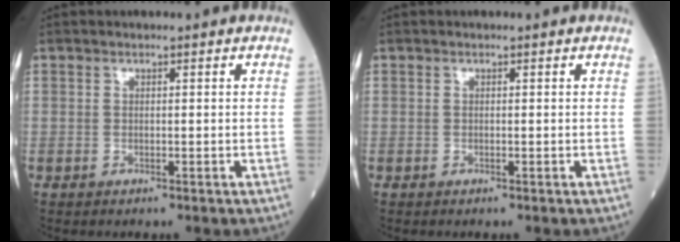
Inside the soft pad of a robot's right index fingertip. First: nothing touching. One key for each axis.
{"total": 0.0}